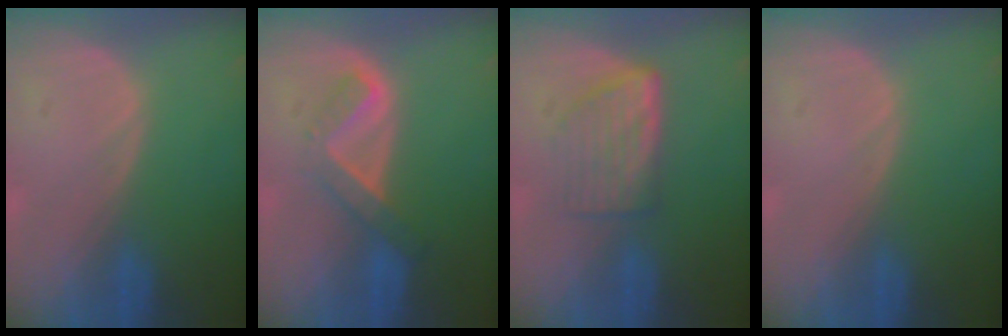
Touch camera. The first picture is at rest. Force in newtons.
{"total": 5.1, "press": 4.4, "slide": 2.6}
{"total": 6.1, "press": 5.4, "slide": 2.7}
{"total": 0.0}